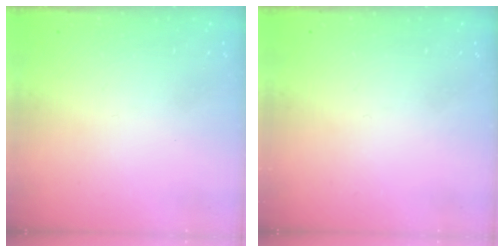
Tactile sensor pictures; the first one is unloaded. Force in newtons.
{"total": 0.0}